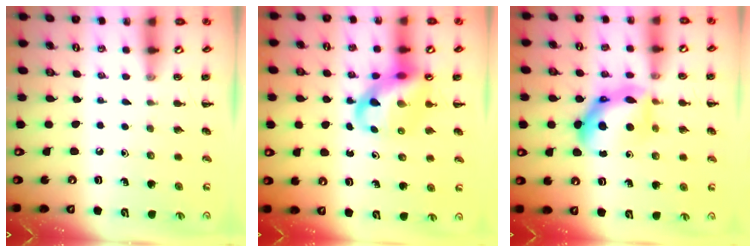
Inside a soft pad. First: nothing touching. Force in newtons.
{"total": 12.0, "press": 11.5, "slide": 3.3}
{"total": 11.6, "press": 11.6, "slide": 0.2}